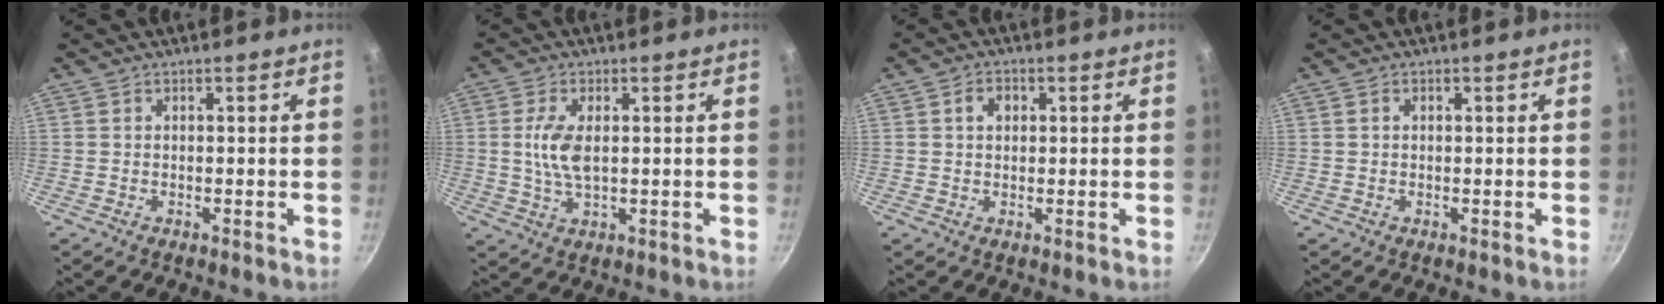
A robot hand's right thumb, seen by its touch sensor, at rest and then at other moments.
{"total": 6.6, "force": [0.7, 3.1, 5.8], "torque": [-0.119, -0.002, 0.013]}
{"total": 3.1, "force": [0.8, 2.4, 1.9], "torque": [-0.018, 0.005, 0.010]}
{"total": 0.8, "force": [0.2, 0.7, 0.5], "torque": [-0.006, 0.005, 0.004]}